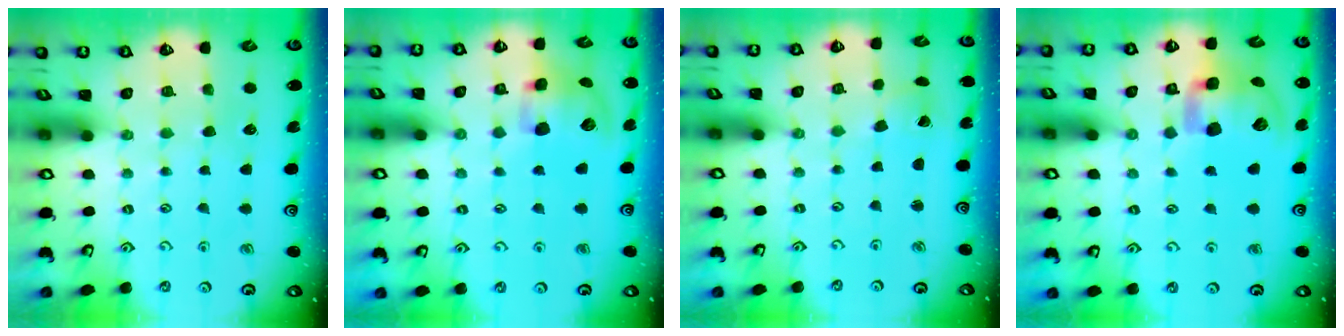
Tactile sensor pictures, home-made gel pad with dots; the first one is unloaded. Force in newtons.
{"total": 12.1, "press": 12.0, "slide": 1.9}
{"total": 2.0, "press": 2.0, "slide": 0.2}
{"total": 16.9, "press": 16.7, "slide": 2.6}